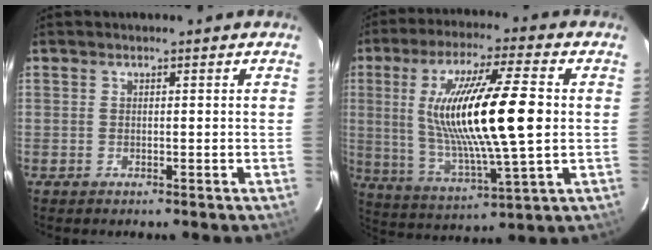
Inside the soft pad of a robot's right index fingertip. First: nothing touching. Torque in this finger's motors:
{"motor_torque": [2.10, 0.04, 1.06, 0.21]}